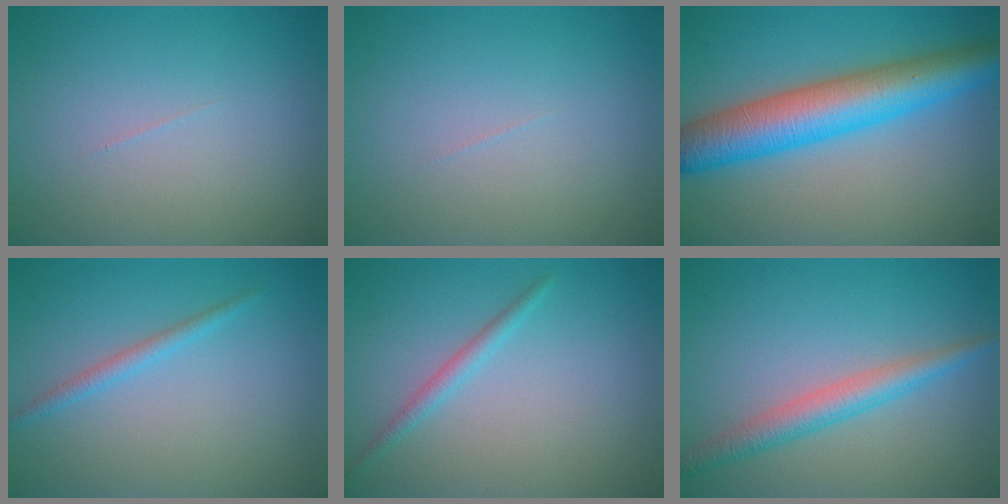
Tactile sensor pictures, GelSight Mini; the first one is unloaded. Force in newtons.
{"total": 0.0}
{"total": 8.7, "press": 8.7, "slide": 0.1}
{"total": 1.4, "press": 1.4, "slide": 0.1}
{"total": 1.4, "press": 1.4, "slide": 0.0}
{"total": 3.3, "press": 3.3, "slide": 0.0}